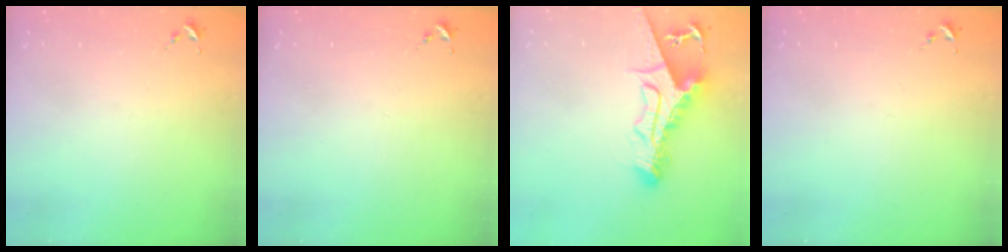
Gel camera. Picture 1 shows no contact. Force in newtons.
{"total": 0.0}
{"total": 14.2, "press": 14.1, "slide": 1.3}
{"total": 0.0}